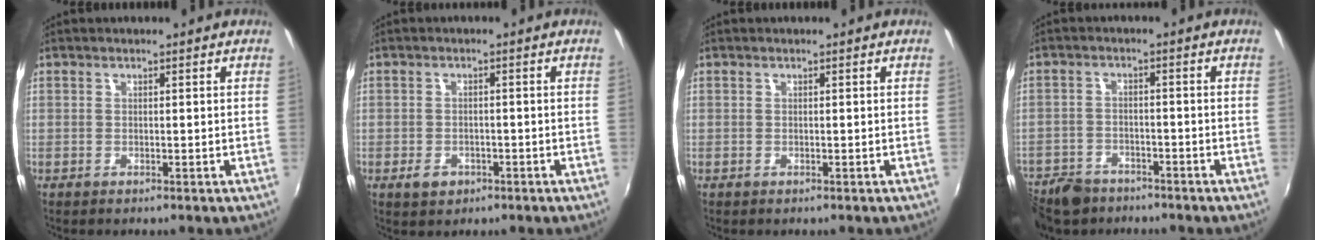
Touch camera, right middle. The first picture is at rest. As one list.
[{"total": 3.2, "force": [-1.7, 2.2, 1.5], "torque": [-0.032, -0.001, -0.022]}, {"total": 0.0}, {"total": 10.6, "force": [-8.0, 6.1, 3.5], "torque": [-0.112, -0.007, -0.135]}]